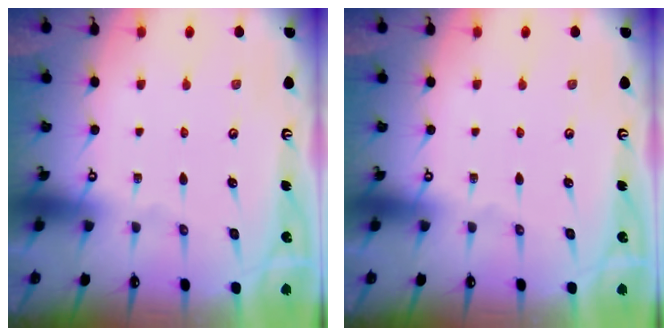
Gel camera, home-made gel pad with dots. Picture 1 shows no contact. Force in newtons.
{"total": 0.0}